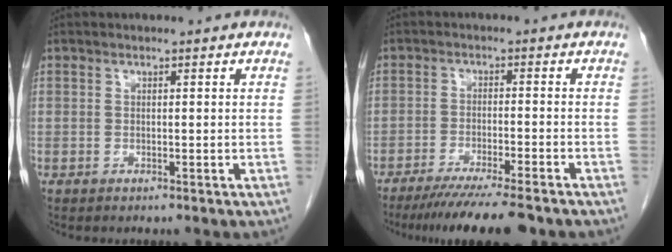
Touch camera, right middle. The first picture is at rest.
{"total": 11.0, "force": [-9.1, 0.0, 6.1], "torque": [-0.080, -0.026, -0.142]}